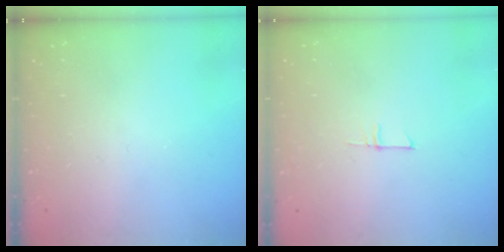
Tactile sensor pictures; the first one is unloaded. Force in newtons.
{"total": 4.8, "press": 4.8, "slide": 0.3}